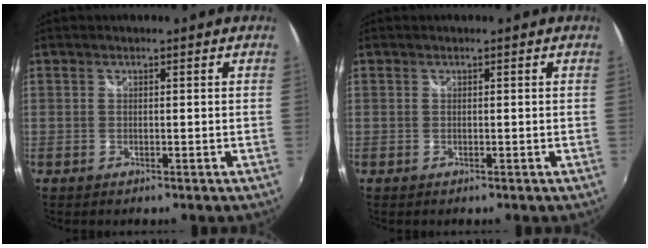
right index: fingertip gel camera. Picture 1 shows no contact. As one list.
[{"total": 0.0}]